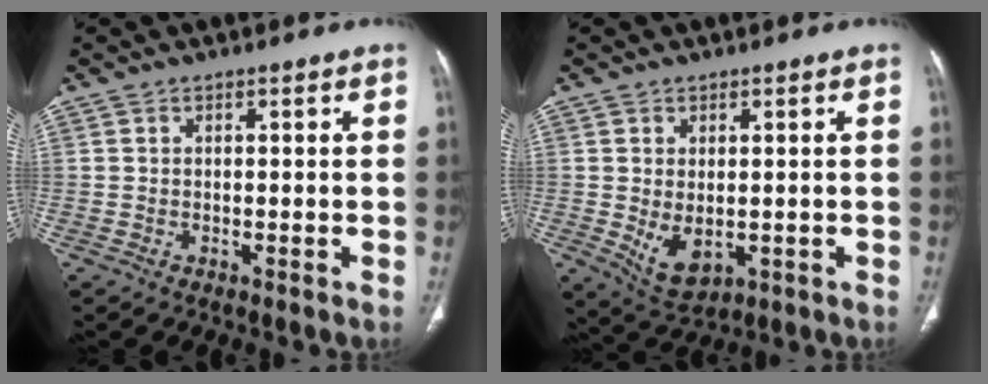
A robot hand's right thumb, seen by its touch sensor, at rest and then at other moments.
{"total": 6.2, "force": [-0.7, 3.8, 4.9], "torque": [-0.081, -0.011, 0.006]}